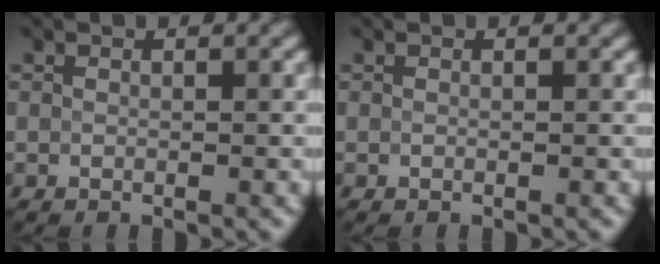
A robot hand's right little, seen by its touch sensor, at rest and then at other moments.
{"total": 0.0}